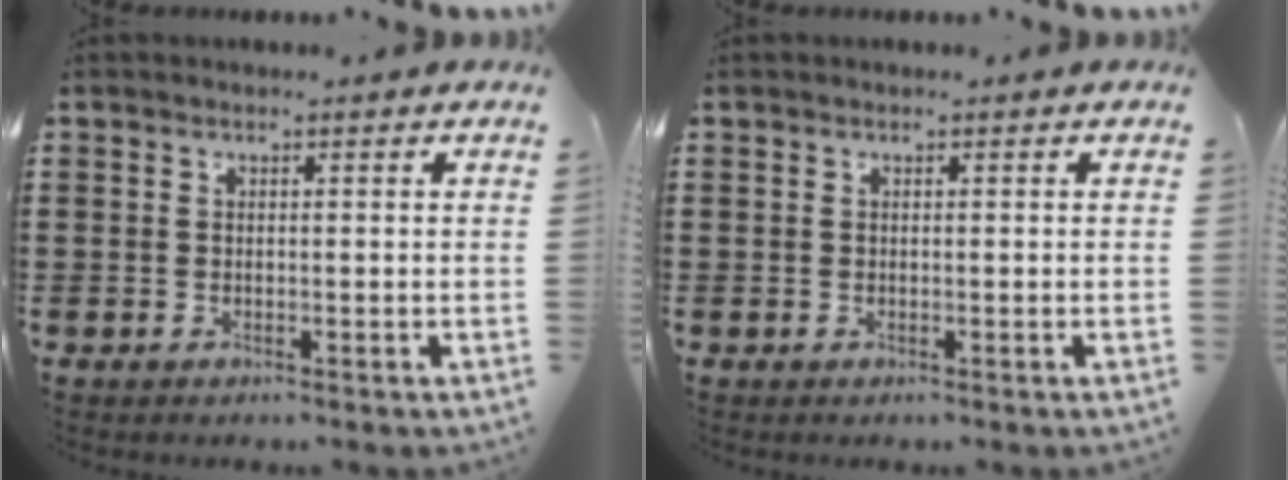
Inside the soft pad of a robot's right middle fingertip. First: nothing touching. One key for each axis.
{"total": 0.0}